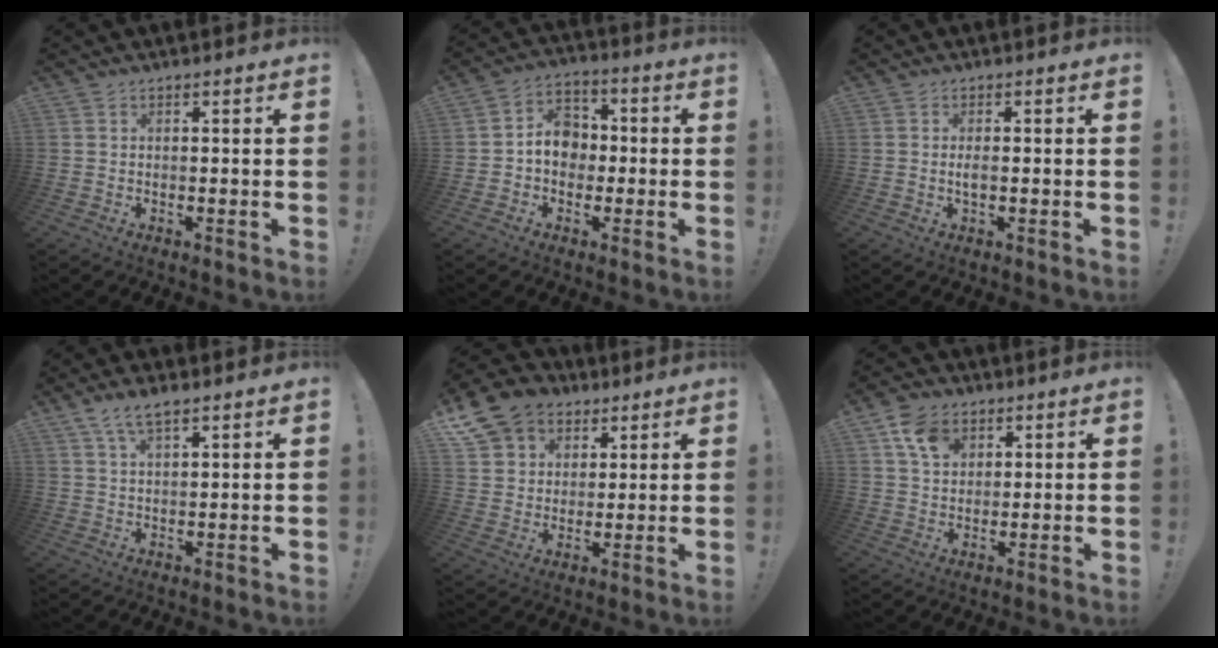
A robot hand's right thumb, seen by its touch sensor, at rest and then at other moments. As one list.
[{"total": 9.7, "force": [-0.8, 8.2, 5.1], "torque": [-0.074, 0.019, -0.008]}, {"total": 1.9, "force": [-0.5, 0.7, 1.7], "torque": [-0.031, 0.002, -0.010]}, {"total": 5.3, "force": [3.5, 1.7, 3.5], "torque": [-0.058, -0.014, 0.063]}, {"total": 13.0, "force": [7.4, 9.8, 4.2], "torque": [-0.068, -0.043, 0.147]}, {"total": 8.8, "force": [4.3, 6.4, 4.3], "torque": [-0.072, -0.008, 0.085]}]